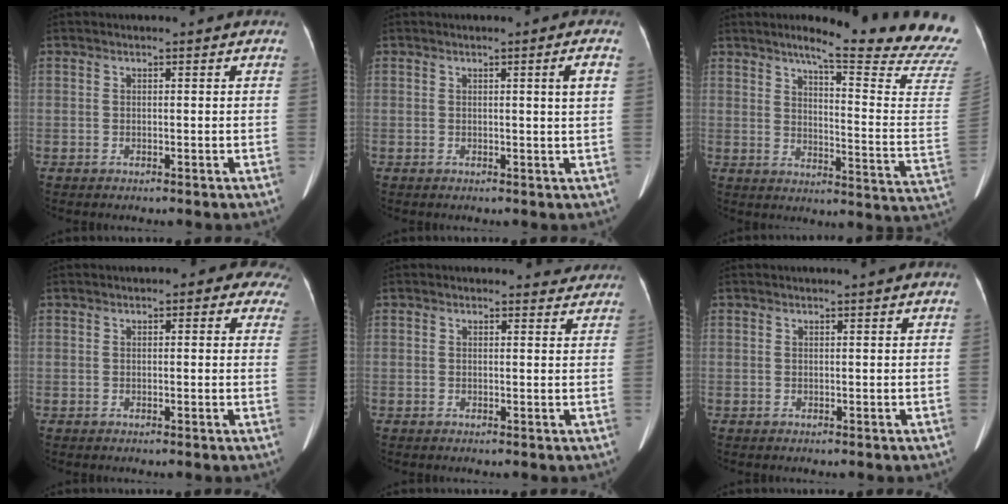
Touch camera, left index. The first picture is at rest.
{"total": 2.3, "force": [0.6, -0.6, 2.1], "torque": [-0.030, -0.003, 0.011]}
{"total": 22.1, "force": [19.2, -1.5, 10.8], "torque": [-0.149, -0.113, 0.228]}
{"total": 6.6, "force": [4.3, 2.5, 4.3], "torque": [-0.032, 0.013, 0.034]}
{"total": 2.7, "force": [2.6, 0.9, 0.0], "torque": [0.004, -0.007, 0.013]}
{"total": 1.0, "force": [0.7, -0.1, 0.7], "torque": [-0.010, 0.009, 0.012]}